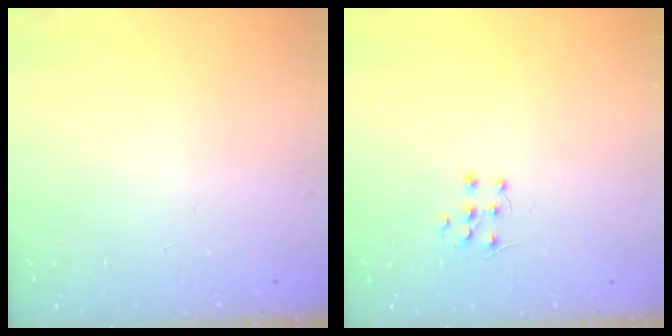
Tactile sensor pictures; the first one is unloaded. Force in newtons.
{"total": 4.9, "press": 4.9, "slide": 0.4}